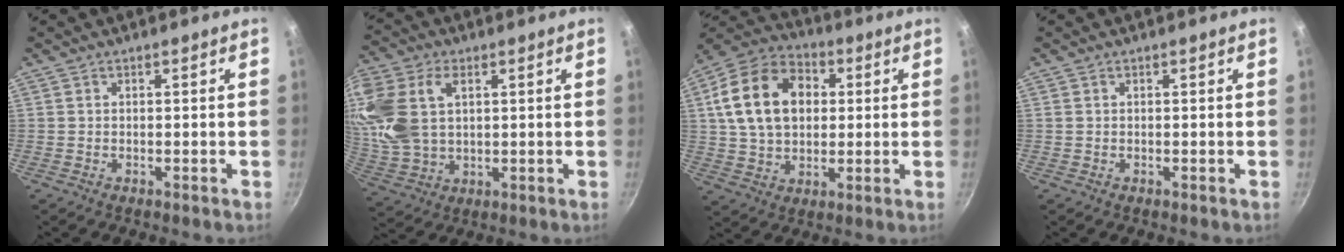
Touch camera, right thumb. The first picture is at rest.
{"total": 16.7, "force": [4.5, 11.0, 11.7], "torque": [-0.250, -0.005, 0.093]}
{"total": 18.3, "force": [3.5, 13.2, 12.2], "torque": [-0.195, 0.018, 0.051]}
{"total": 0.0}